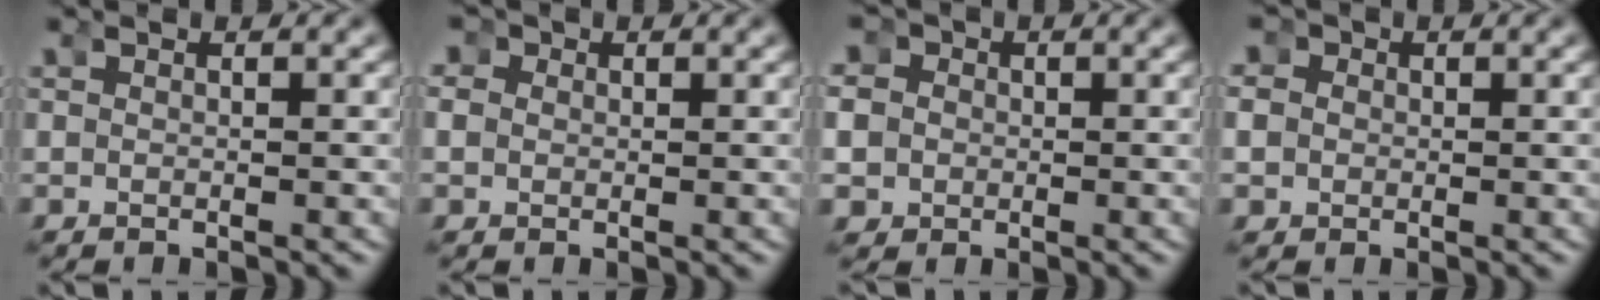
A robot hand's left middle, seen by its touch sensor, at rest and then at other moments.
{"total": 2.8, "force": [0.3, 2.7, 0.9], "torque": [-0.035, -0.003, 0.002]}
{"total": 6.0, "force": [-0.2, 5.6, 2.1], "torque": [-0.067, -0.009, -0.012]}
{"total": 3.9, "force": [0.0, 3.6, 1.3], "torque": [-0.046, -0.004, -0.004]}